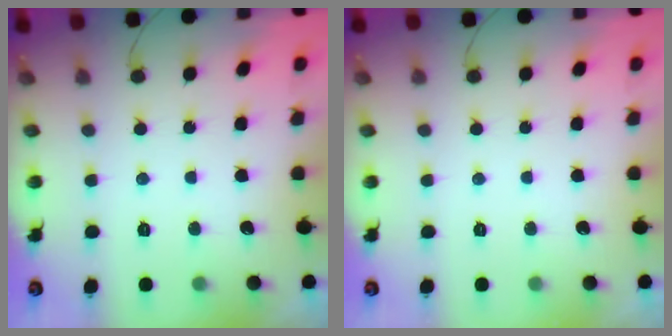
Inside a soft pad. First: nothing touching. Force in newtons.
{"total": 0.0}